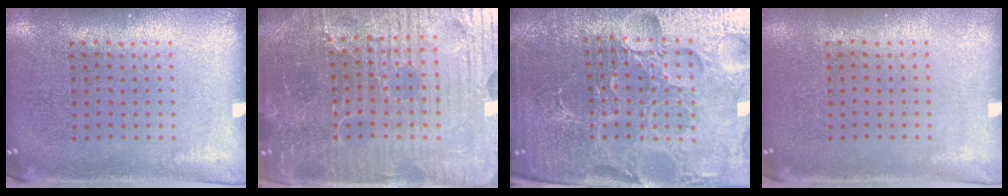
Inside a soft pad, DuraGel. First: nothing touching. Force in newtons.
{"total": 6.6, "press": 6.0, "slide": 2.8}
{"total": 6.1, "press": 5.6, "slide": 2.4}
{"total": 0.0}